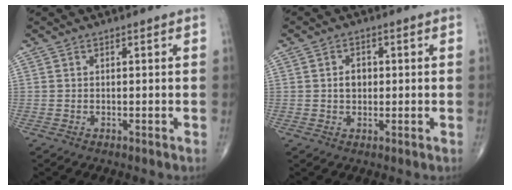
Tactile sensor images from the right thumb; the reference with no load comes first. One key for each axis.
{"total": 3.1, "fx": 0.2, "fy": 2.3, "fz": 2.0, "tx": -0.025, "ty": 0.006, "tz": 0.001}